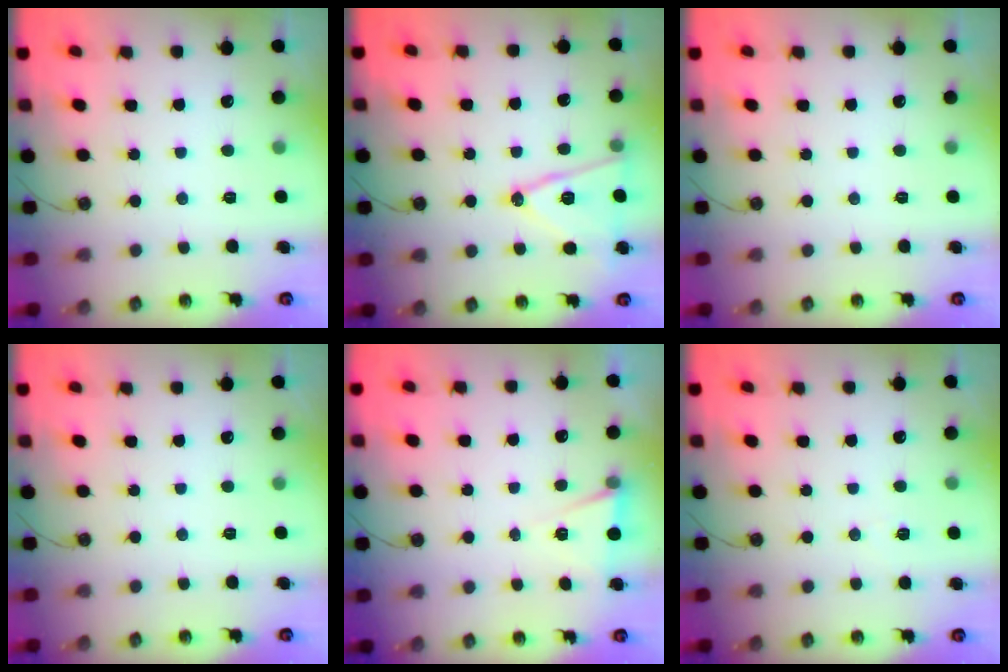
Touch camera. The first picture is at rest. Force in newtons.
{"total": 13.5, "press": 13.0, "slide": 3.6}
{"total": 0.0}
{"total": 0.0}
{"total": 4.9, "press": 2.1, "slide": 4.4}
{"total": 4.4, "press": 4.3, "slide": 0.8}